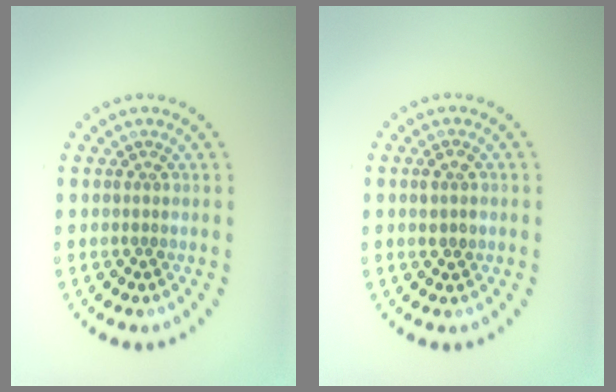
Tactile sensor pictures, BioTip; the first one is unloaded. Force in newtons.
{"total": 1.5, "press": 1.4, "slide": 0.4}